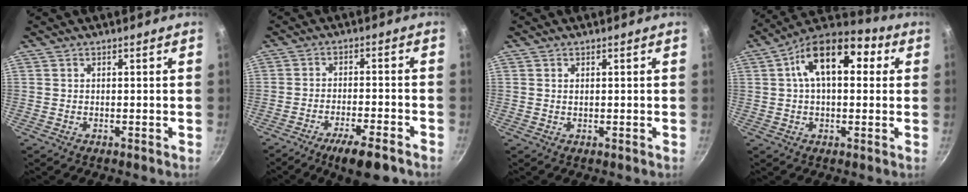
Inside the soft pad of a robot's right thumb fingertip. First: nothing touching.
{"total": 8.2, "force": [-5.6, 1.6, 5.8], "torque": [-0.093, 0.027, -0.087]}
{"total": 0.8, "force": [0.2, 0.4, 0.6], "torque": [-0.010, 0.001, 0.005]}
{"total": 15.8, "force": [4.0, 9.0, 12.4], "torque": [-0.165, 0.023, 0.044]}